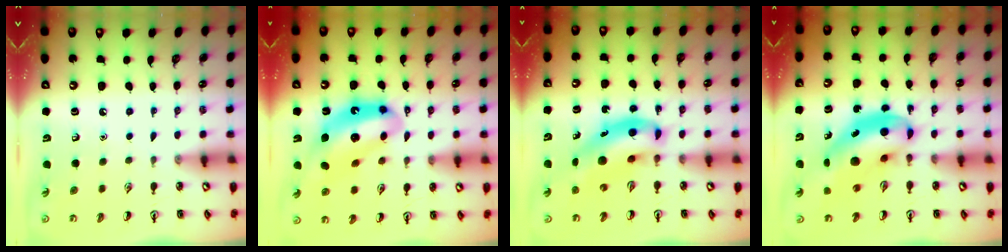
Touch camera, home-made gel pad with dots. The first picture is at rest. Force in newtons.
{"total": 13.4, "press": 12.6, "slide": 4.6}
{"total": 9.8, "press": 9.4, "slide": 2.8}
{"total": 10.7, "press": 10.2, "slide": 3.3}